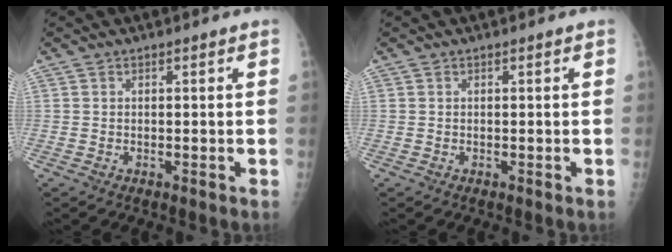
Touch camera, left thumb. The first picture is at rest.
{"total": 0.0}